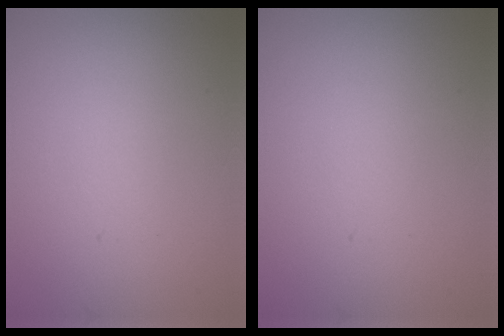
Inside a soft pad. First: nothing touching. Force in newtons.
{"total": 0.0}